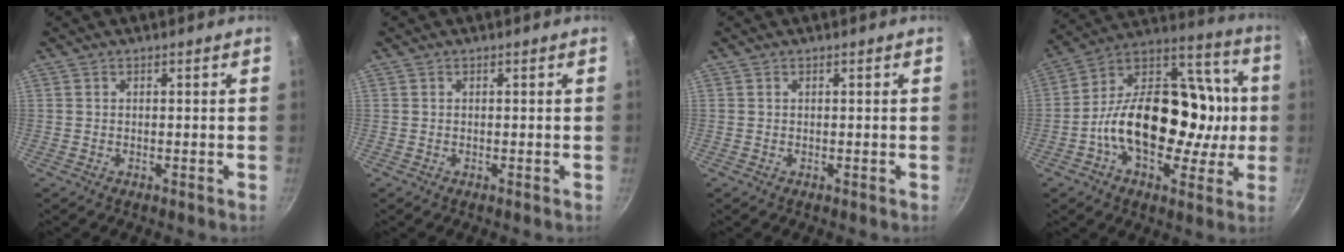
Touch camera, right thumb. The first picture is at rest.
{"total": 0.0}
{"total": 0.0}
{"total": 26.4, "force": [-1.9, 15.4, 21.4], "torque": [-0.313, 0.045, -0.028]}